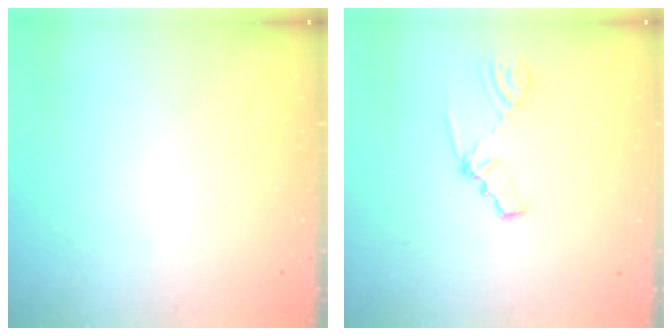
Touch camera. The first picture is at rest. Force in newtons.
{"total": 1.8, "press": 1.7, "slide": 0.3}